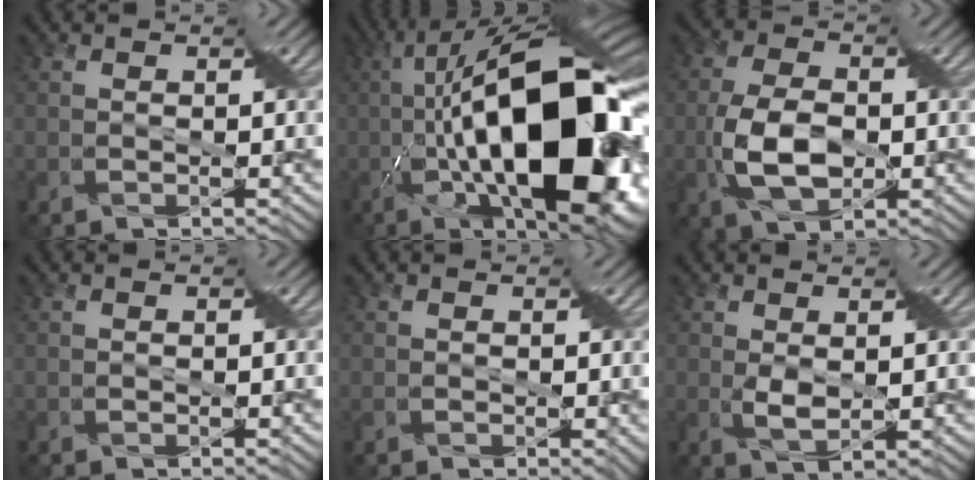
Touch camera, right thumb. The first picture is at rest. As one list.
[{"total": 21.8, "force": [-3.3, 8.0, 20.0], "torque": [-0.334, 0.019, -0.059]}, {"total": 7.9, "force": [-1.6, 4.4, 6.4], "torque": [-0.150, 0.000, -0.032]}, {"total": 0.0}, {"total": 1.1, "force": [0.0, 0.6, 0.9], "torque": [-0.013, -0.004, 0.003]}, {"total": 2.6, "force": [0.4, 1.3, 2.2], "torque": [-0.054, -0.004, 0.013]}]